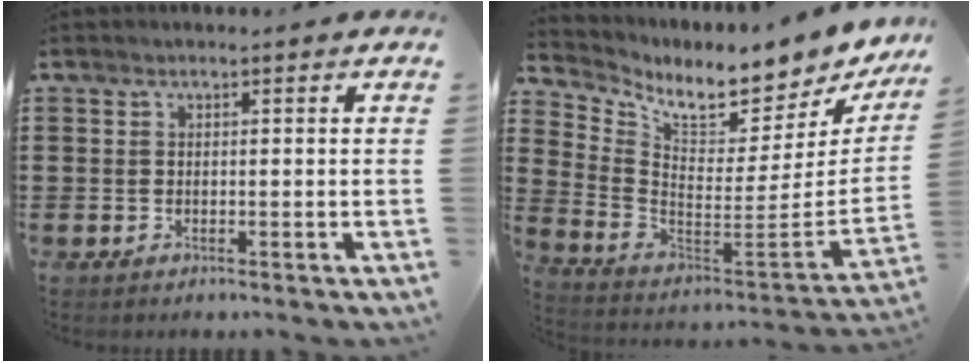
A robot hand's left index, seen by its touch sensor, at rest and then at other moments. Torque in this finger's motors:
{"motor_torque": [0.82, -1.32, 0.28, 0.04]}